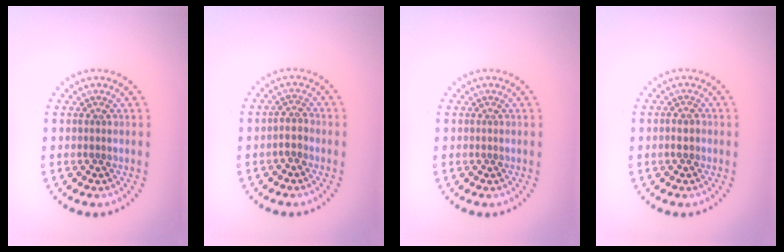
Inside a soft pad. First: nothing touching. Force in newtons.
{"total": 1.5, "press": 1.3, "slide": 0.7}
{"total": 0.0}
{"total": 1.1, "press": 1.1, "slide": 0.3}